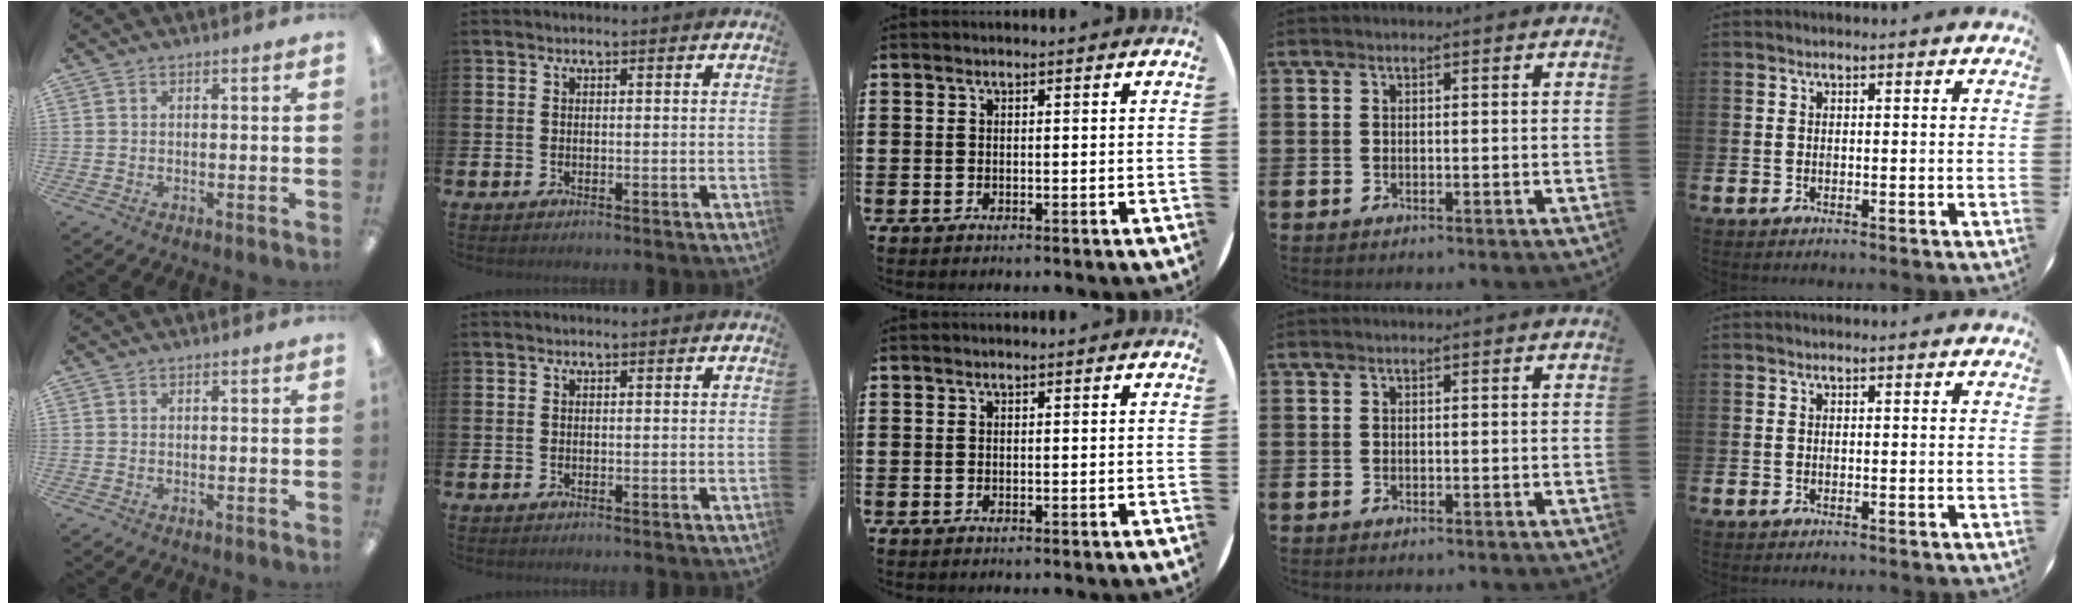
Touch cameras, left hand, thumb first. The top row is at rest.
{}